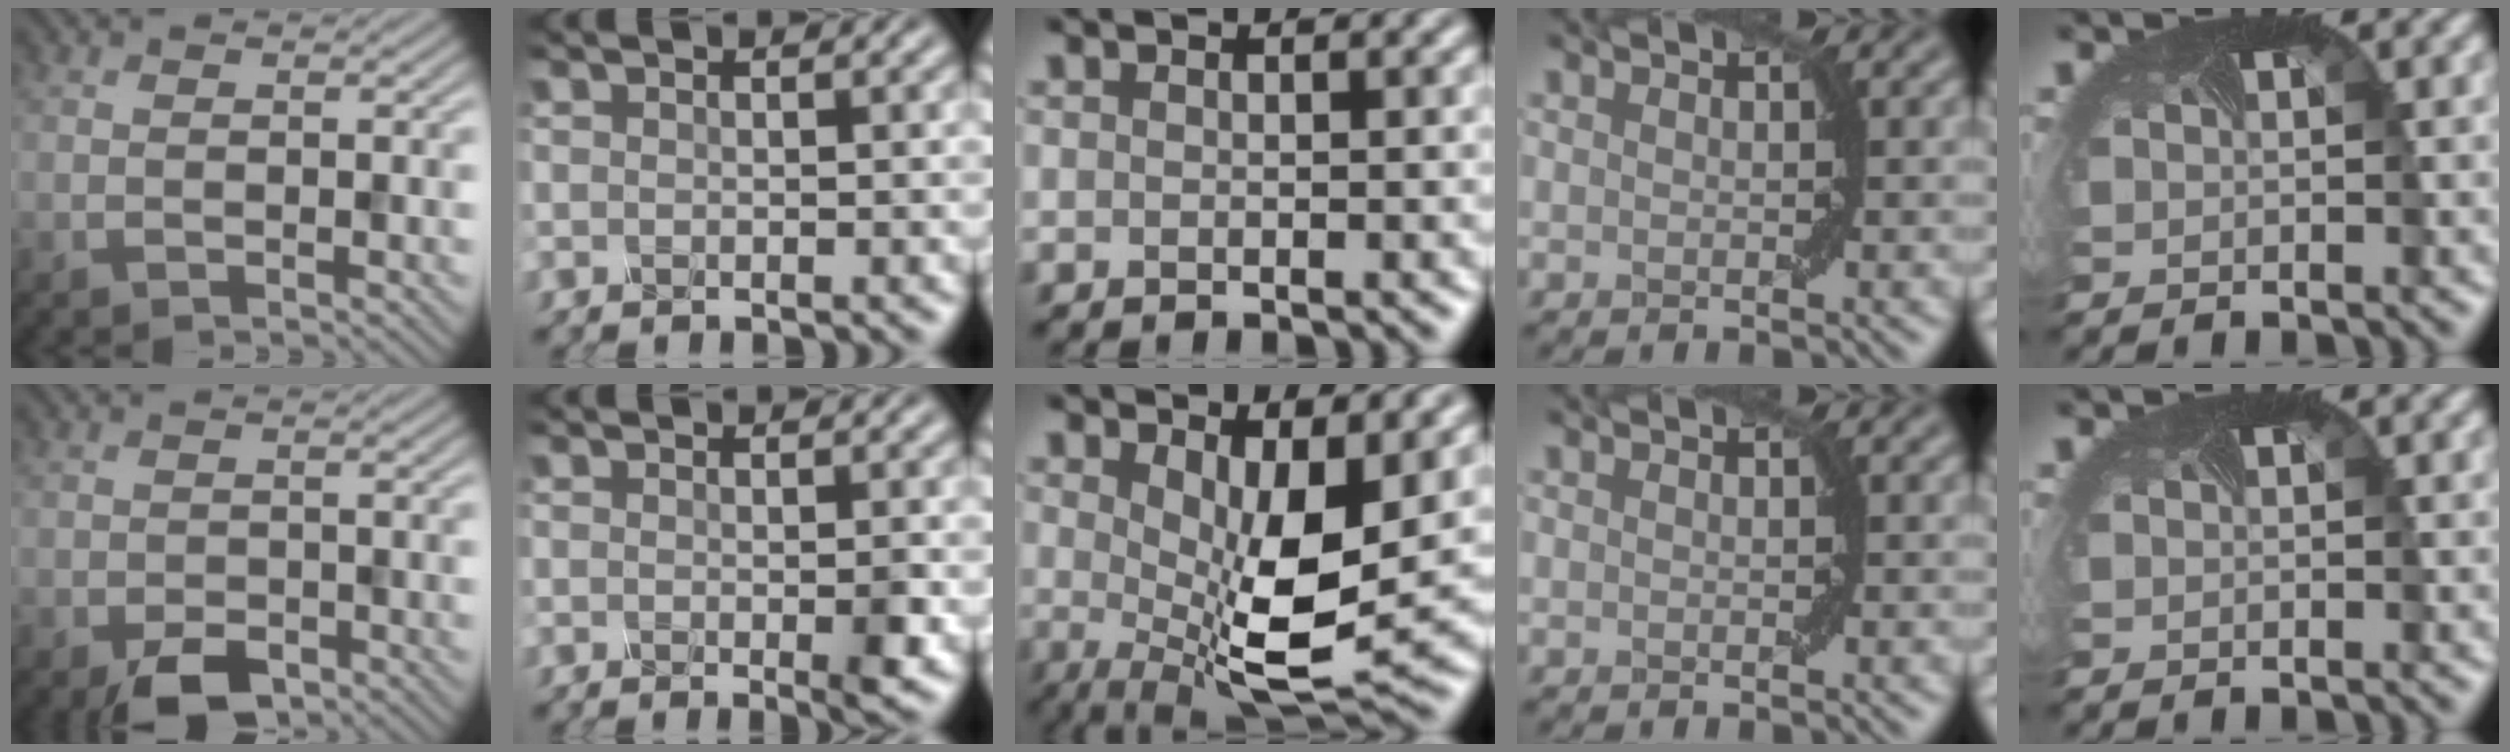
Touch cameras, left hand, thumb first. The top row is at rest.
{"thumb": {"total": 3.7, "force": [-2.4, 2.2, 1.8], "torque": [-0.028, -0.008, -0.039]}, "index": {"total": 2.1, "force": [-0.7, 0.3, 2.0], "torque": [-0.047, -0.007, -0.003]}, "middle": {"total": 8.9, "force": [0.8, 3.1, 8.3], "torque": [-0.141, -0.019, 0.016]}}